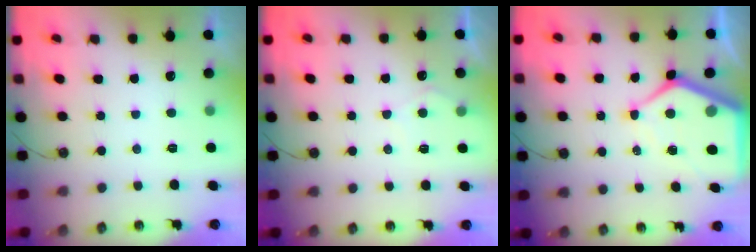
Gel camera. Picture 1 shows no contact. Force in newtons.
{"total": 4.5, "press": 4.4, "slide": 0.5}
{"total": 12.6, "press": 12.5, "slide": 0.9}